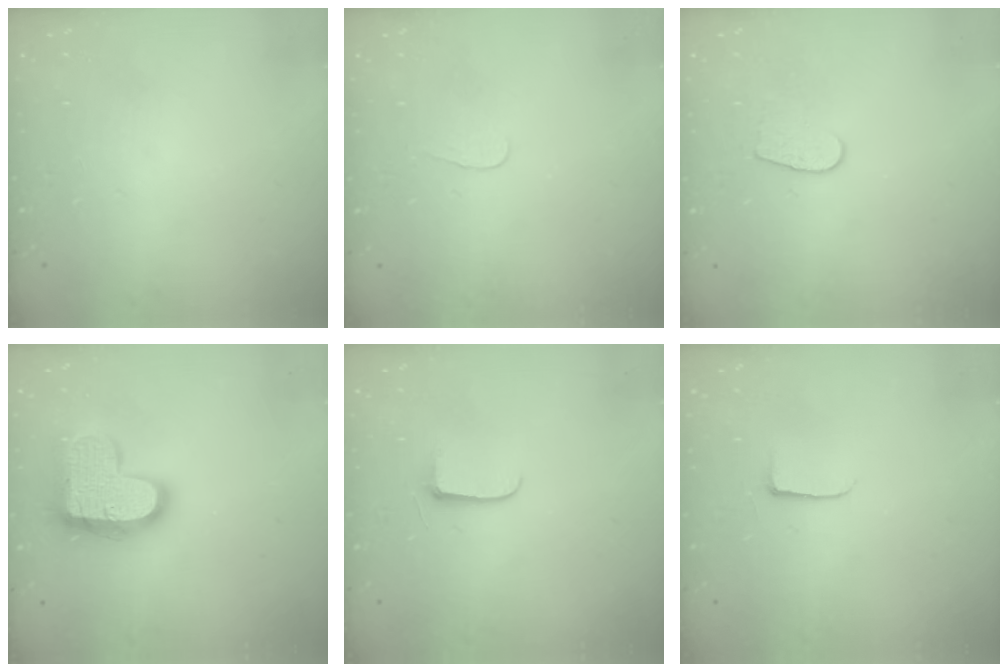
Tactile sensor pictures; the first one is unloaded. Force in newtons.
{"total": 2.8, "press": 2.7, "slide": 0.3}
{"total": 6.7, "press": 6.7, "slide": 0.4}
{"total": 16.9, "press": 16.8, "slide": 1.1}
{"total": 5.8, "press": 5.8, "slide": 0.9}
{"total": 4.0, "press": 4.0, "slide": 0.5}